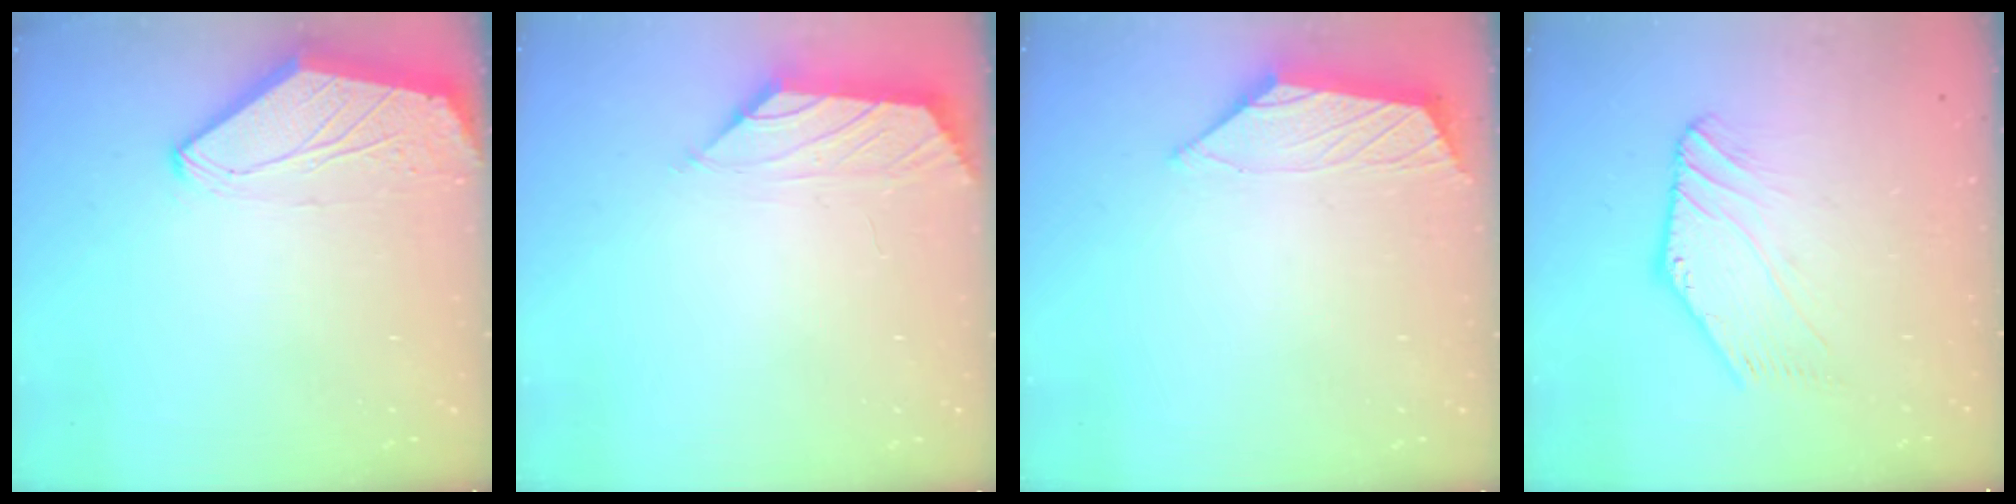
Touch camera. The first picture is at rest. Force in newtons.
{"total": 0.9, "press": 0.7, "slide": 0.5}
{"total": 1.1, "press": 1.1, "slide": 0.2}
{"total": 2.8, "press": 2.7, "slide": 0.5}